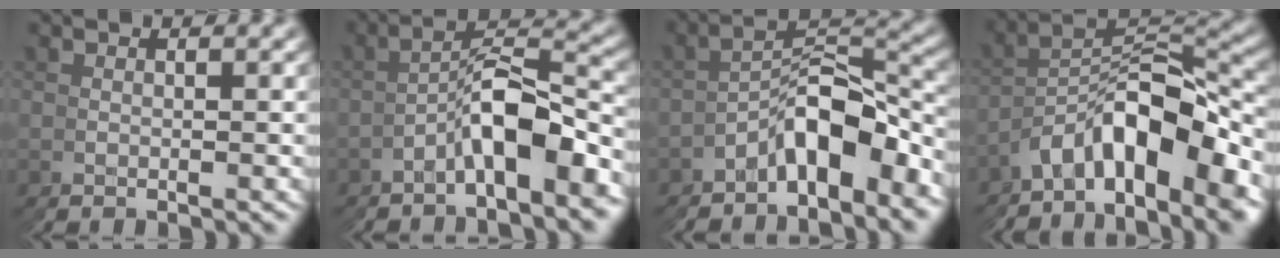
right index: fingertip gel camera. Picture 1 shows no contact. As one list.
[{"total": 5.8, "force": [-2.7, 2.1, 4.7], "torque": [-0.067, 0.001, -0.041]}, {"total": 6.5, "force": [-4.5, 2.6, 3.8], "torque": [-0.047, 0.001, -0.065]}, {"total": 9.7, "force": [-2.7, 5.4, 7.5], "torque": [-0.127, -0.018, -0.034]}]